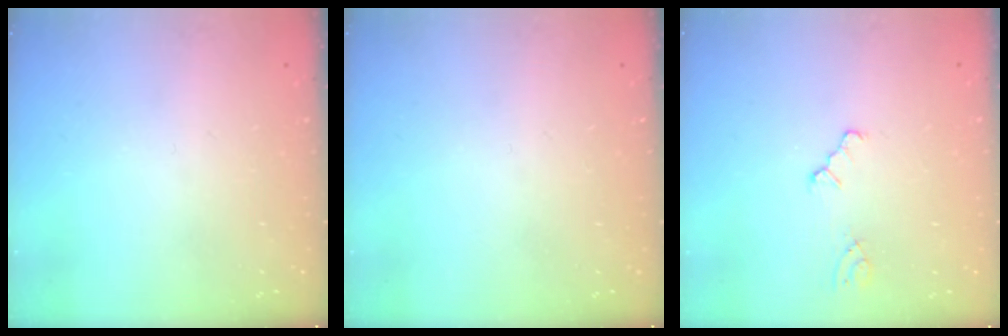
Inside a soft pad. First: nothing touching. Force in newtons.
{"total": 0.0}
{"total": 0.0}